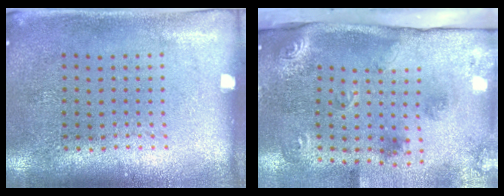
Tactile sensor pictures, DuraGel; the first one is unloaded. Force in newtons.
{"total": 3.3, "press": 2.1, "slide": 2.5}